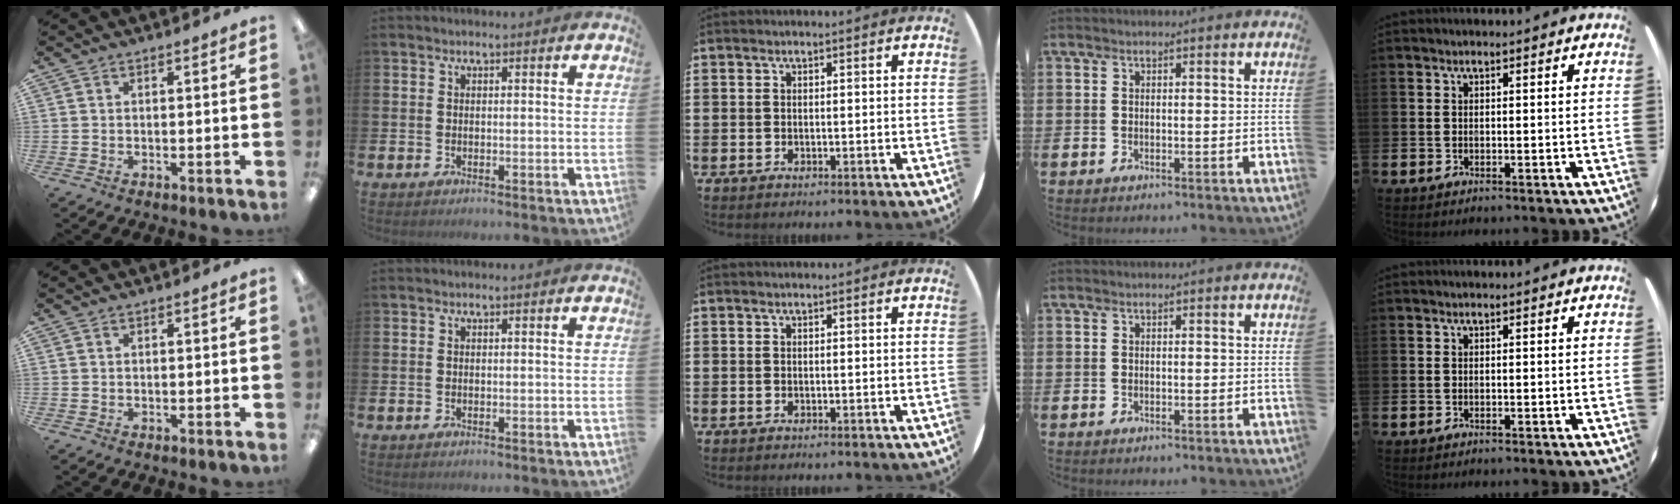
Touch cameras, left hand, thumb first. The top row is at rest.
{}